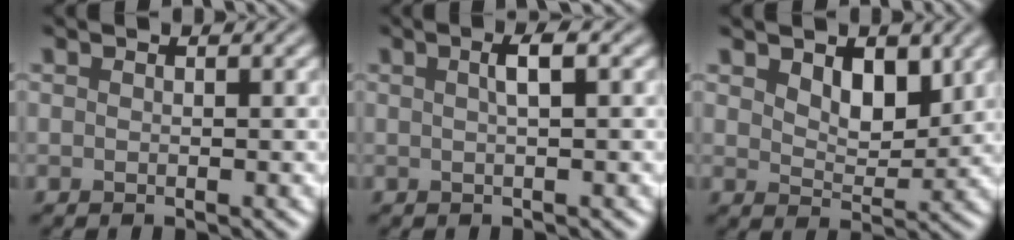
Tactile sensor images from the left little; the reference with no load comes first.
{"total": 1.7, "force": [0.5, 0.2, 1.7], "torque": [-0.030, 0.008, 0.005]}
{"total": 3.4, "force": [1.6, 1.9, 2.2], "torque": [-0.046, -0.011, 0.021]}